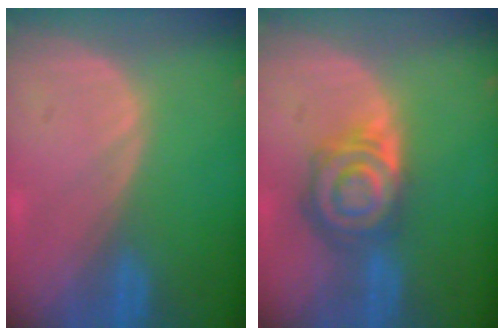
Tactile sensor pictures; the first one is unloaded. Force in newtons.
{"total": 8.1, "press": 7.1, "slide": 3.8}